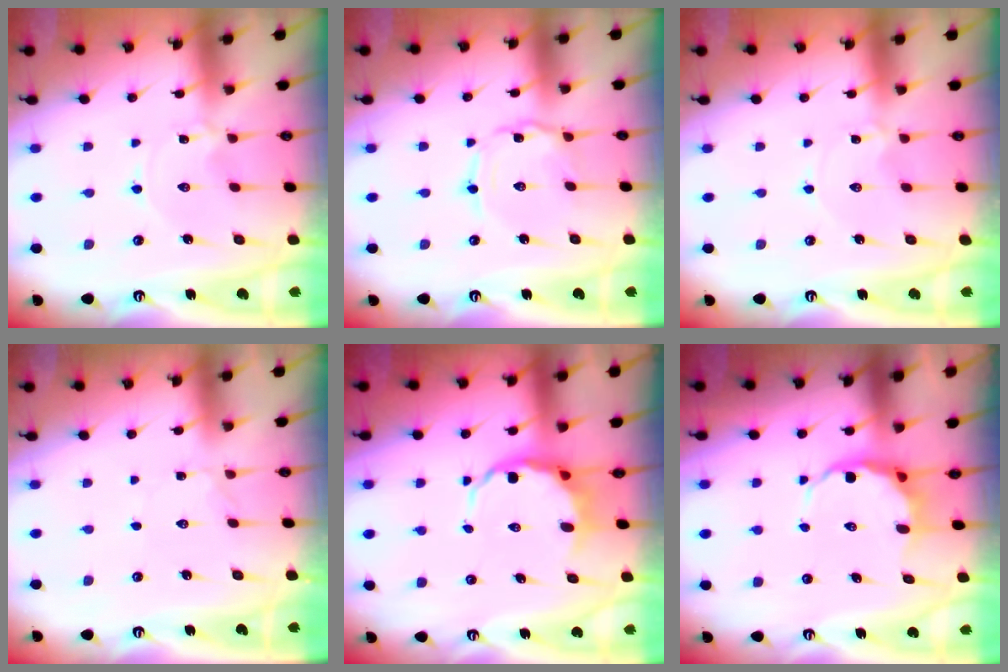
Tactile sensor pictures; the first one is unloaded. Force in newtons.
{"total": 1.6, "press": 1.5, "slide": 0.2}
{"total": 1.0, "press": 1.0, "slide": 0.1}
{"total": 1.4, "press": 1.4, "slide": 0.3}
{"total": 6.7, "press": 6.4, "slide": 1.9}
{"total": 6.7, "press": 6.5, "slide": 1.7}